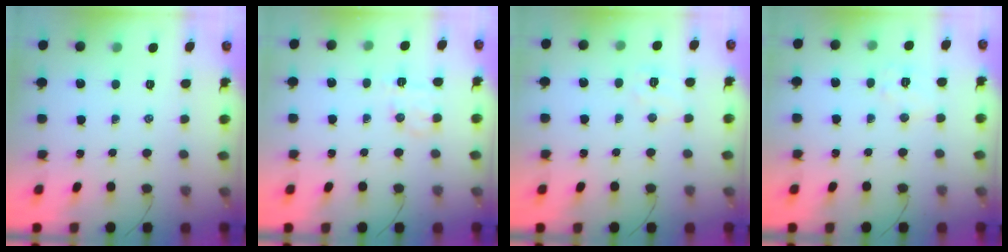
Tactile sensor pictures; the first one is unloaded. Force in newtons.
{"total": 7.9, "press": 7.8, "slide": 1.4}
{"total": 5.2, "press": 5.1, "slide": 1.1}
{"total": 6.1, "press": 6.1, "slide": 0.8}